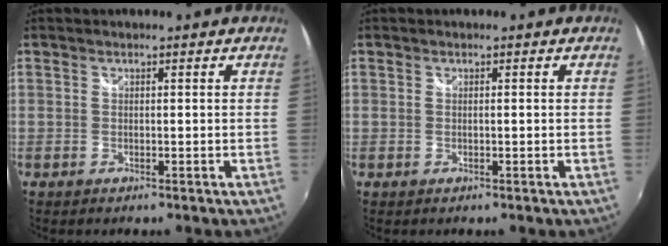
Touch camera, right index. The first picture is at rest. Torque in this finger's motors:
{"motor_torque": [-0.11, 0.35, 0.00, 0.00]}